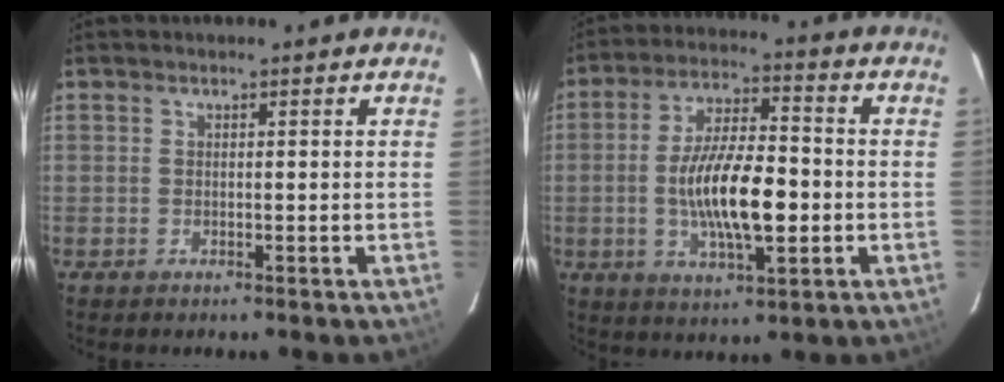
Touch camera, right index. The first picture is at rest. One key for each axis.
{"total": 14.0, "fx": -2.5, "fy": 4.6, "fz": 13.0, "tx": -0.243, "ty": -0.004, "tz": -0.042}